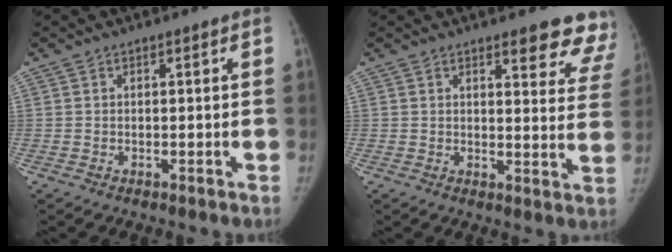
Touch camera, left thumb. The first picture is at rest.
{"total": 11.8, "force": [10.0, 3.6, 5.1], "torque": [-0.007, -0.056, 0.089]}